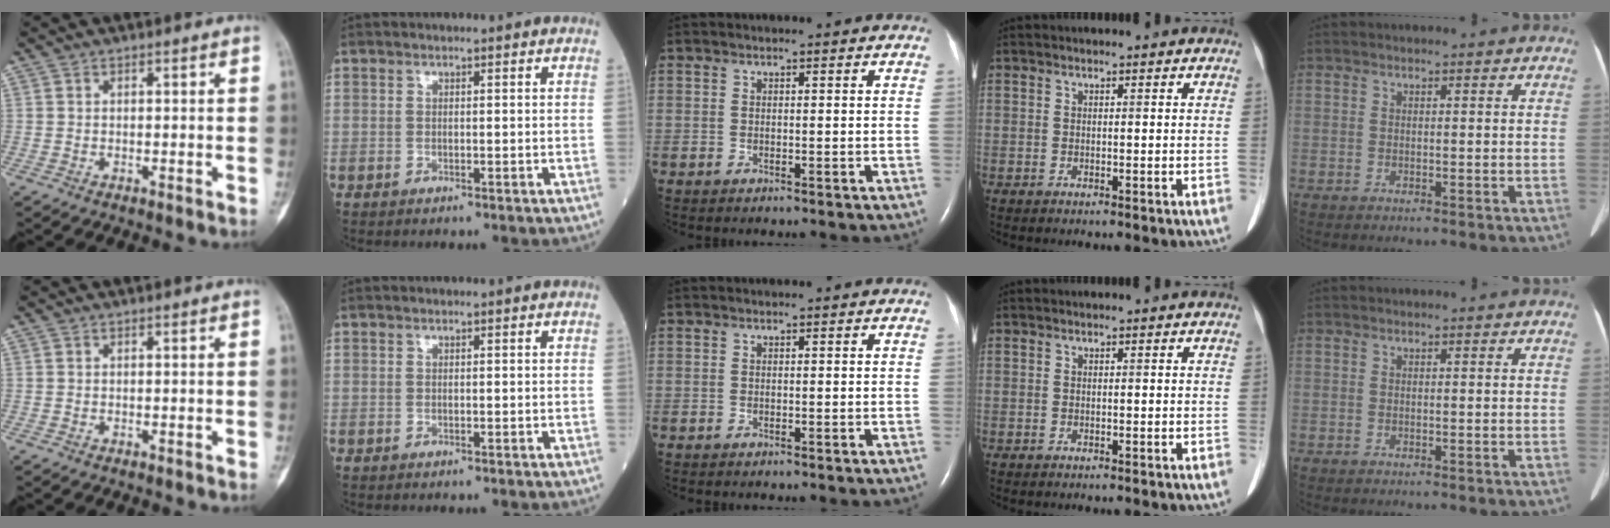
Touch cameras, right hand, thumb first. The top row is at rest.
{}